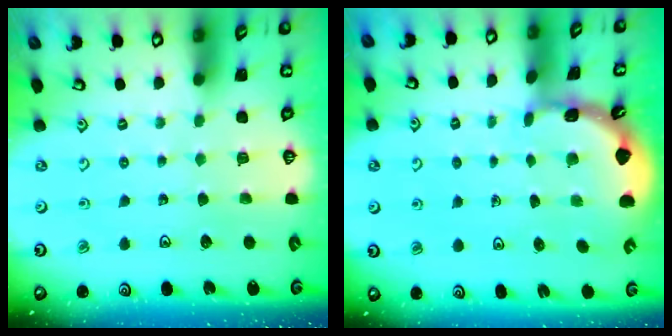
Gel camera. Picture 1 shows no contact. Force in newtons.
{"total": 1.8, "press": 1.8, "slide": 0.2}